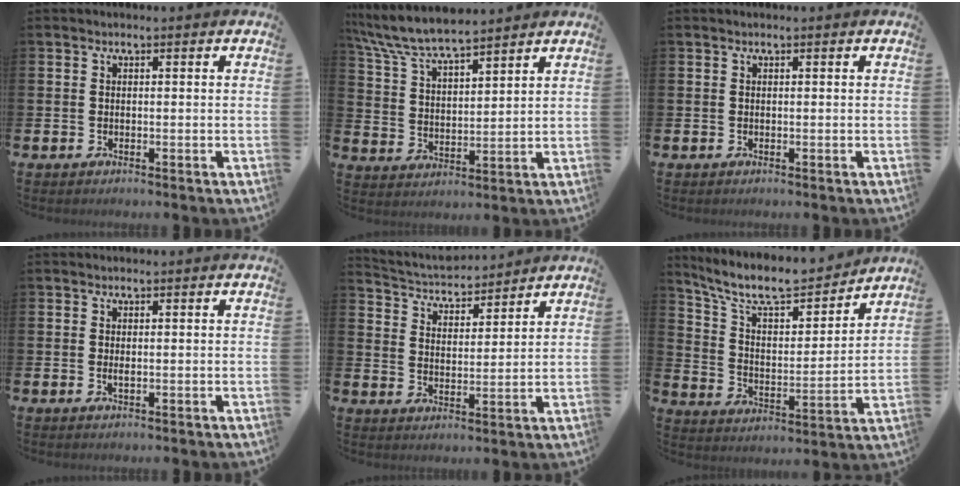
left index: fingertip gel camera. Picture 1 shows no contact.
{"total": 7.2, "force": [6.8, 1.0, 2.0], "torque": [-0.074, -0.033, 0.122]}
{"total": 0.0}
{"total": 0.6, "force": [0.0, 0.2, 0.6], "torque": [-0.012, 0.001, 0.000]}
{"total": 4.4, "force": [4.2, 1.1, 0.1], "torque": [-0.029, -0.031, 0.071]}
{"total": 9.6, "force": [8.6, 2.5, 3.5], "torque": [-0.102, -0.059, 0.147]}